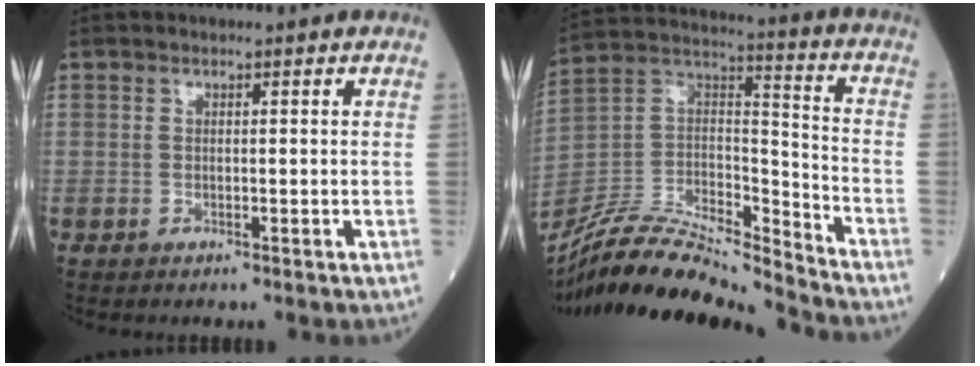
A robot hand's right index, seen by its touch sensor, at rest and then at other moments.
{"total": 21.0, "force": [-19.6, 1.7, 7.4], "torque": [-0.155, 0.015, -0.351]}